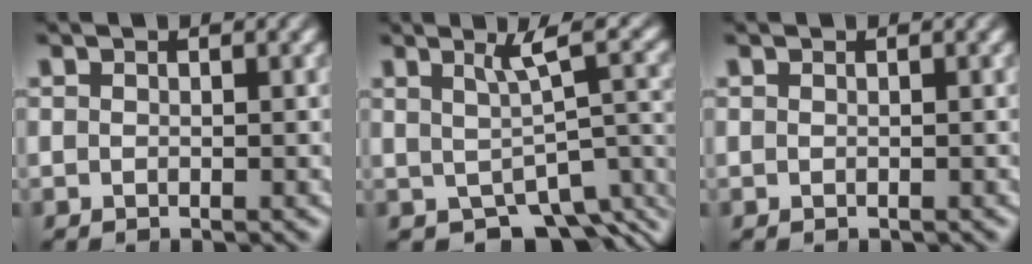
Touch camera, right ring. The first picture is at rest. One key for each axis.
{"total": 4.8, "fx": -2.9, "fy": 1.9, "fz": 3.4, "tx": -0.025, "ty": -0.019, "tz": -0.028}
{"total": 0.0}